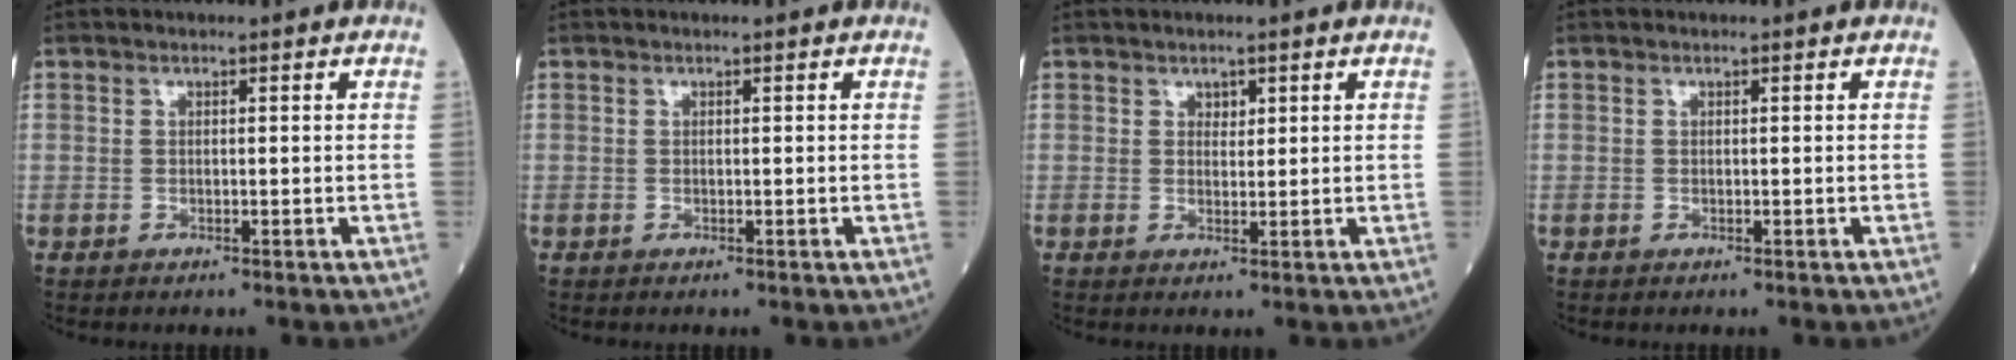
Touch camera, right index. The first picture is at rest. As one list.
[{"total": 0.0}, {"total": 1.3, "force": [0.8, 0.8, 0.6], "torque": [-0.002, -0.002, 0.011]}, {"total": 0.0}]